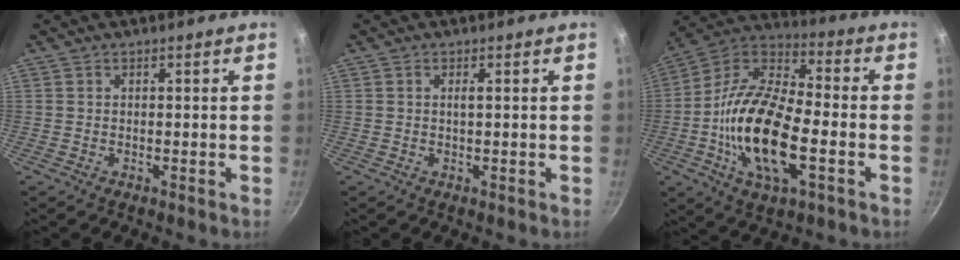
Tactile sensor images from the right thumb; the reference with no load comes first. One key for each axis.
{"total": 0.8, "fx": 0.2, "fy": 0.1, "fz": 0.8, "tx": -0.017, "ty": 0.001, "tz": 0.003}
{"total": 21.1, "fx": -4.6, "fy": 9.4, "fz": 18.3, "tx": -0.345, "ty": 0.028, "tz": -0.104}